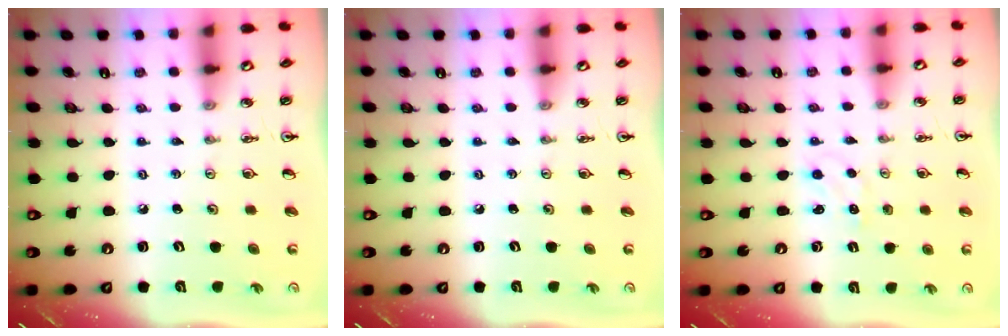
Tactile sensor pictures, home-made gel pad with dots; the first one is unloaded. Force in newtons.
{"total": 0.0}
{"total": 1.5, "press": 1.4, "slide": 0.3}